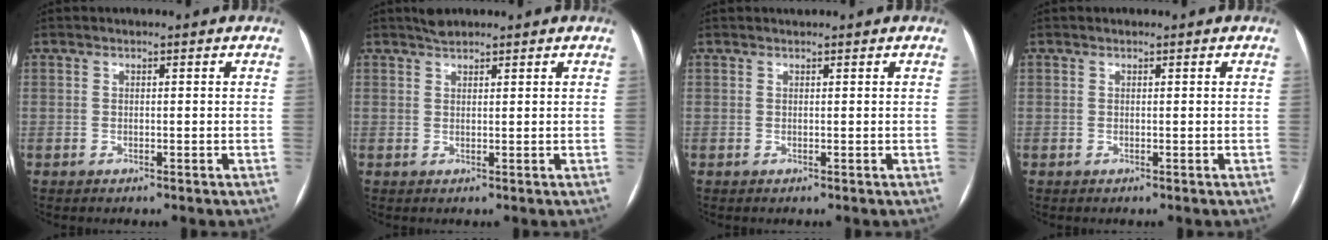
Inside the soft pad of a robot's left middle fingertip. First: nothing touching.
{"total": 1.7, "force": [1.6, 0.5, 0.5], "torque": [-0.012, 0.009, 0.029]}
{"total": 0.8, "force": [0.7, 0.1, 0.1], "torque": [-0.008, 0.016, 0.016]}
{"total": 0.0}